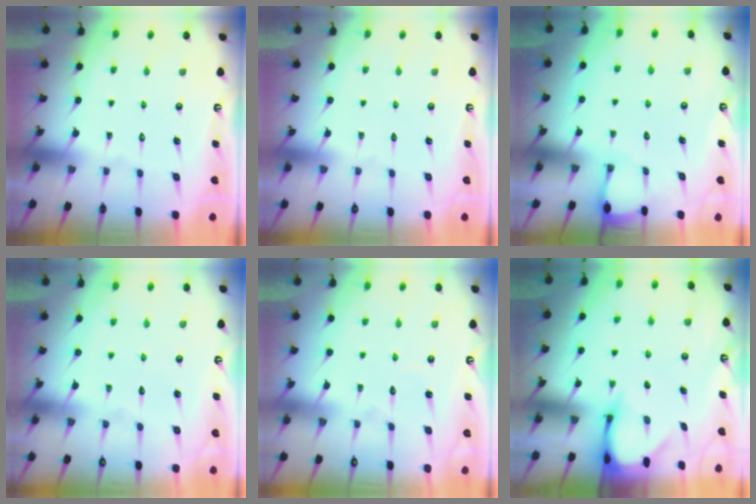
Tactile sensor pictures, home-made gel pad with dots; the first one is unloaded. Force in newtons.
{"total": 0.0}
{"total": 1.5, "press": 1.5, "slide": 0.1}
{"total": 2.3, "press": 2.3, "slide": 0.3}
{"total": 2.8, "press": 2.8, "slide": 0.3}
{"total": 3.4, "press": 3.4, "slide": 0.3}